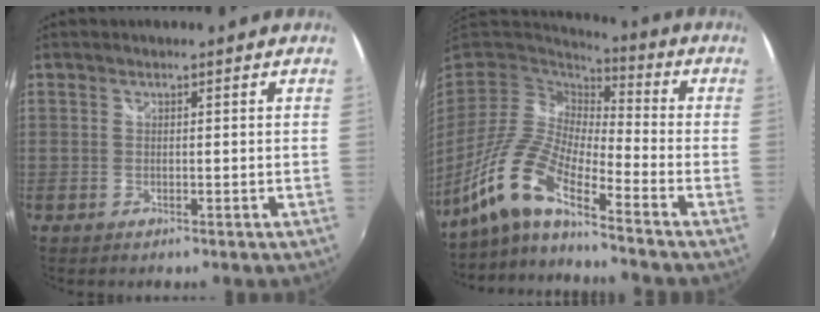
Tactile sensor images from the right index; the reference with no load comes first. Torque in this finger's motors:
{"motor_torque": [0.95, -0.66, 0.35, 0.09]}